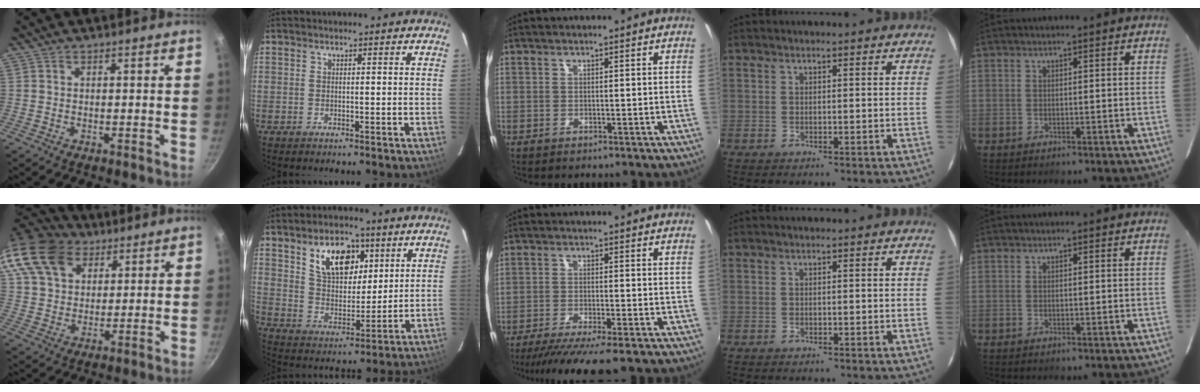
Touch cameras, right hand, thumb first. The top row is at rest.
{"thumb": {"total": 18.7, "force": [10.9, 12.5, 8.6], "torque": [-0.172, 0.004, 0.204]}, "index": {"total": 12.8, "force": [6.1, 7.5, 8.3], "torque": [-0.142, 0.015, 0.115]}, "middle": {"total": 9.7, "force": [-7.9, 0.2, 5.7], "torque": [-0.119, -0.032, -0.129]}}